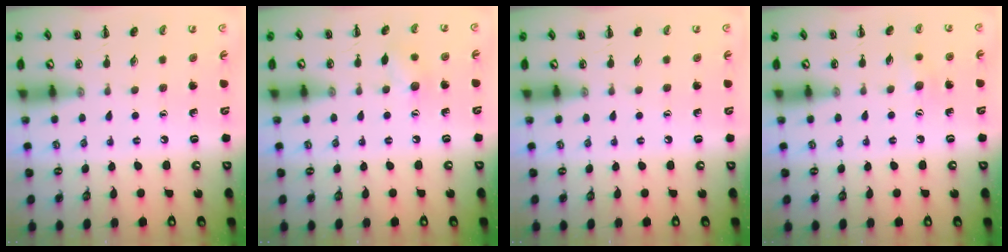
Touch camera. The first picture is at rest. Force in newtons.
{"total": 6.2, "press": 6.1, "slide": 0.9}
{"total": 0.0}
{"total": 5.7, "press": 5.5, "slide": 1.3}